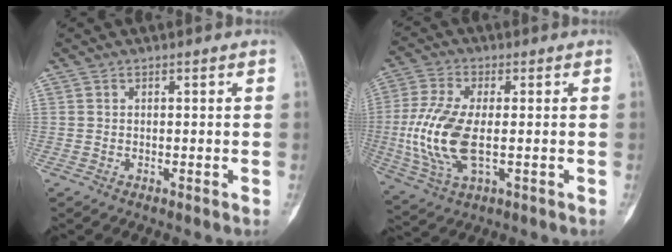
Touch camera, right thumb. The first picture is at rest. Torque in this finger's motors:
{"motor_torque": [1.71, 1.70, 0.95, -1.03, 0.38]}